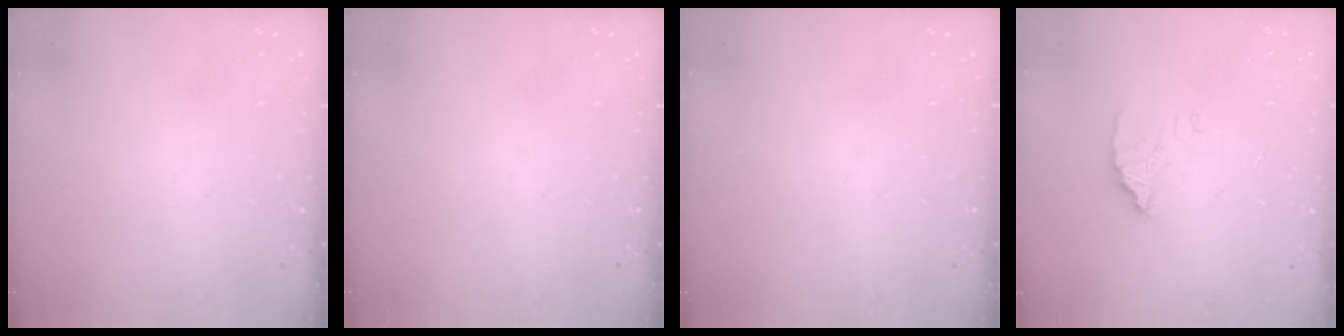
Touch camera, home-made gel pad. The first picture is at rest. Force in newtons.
{"total": 0.0}
{"total": 0.0}
{"total": 3.1, "press": 3.1, "slide": 0.2}